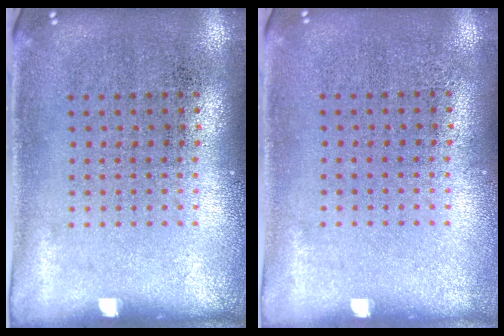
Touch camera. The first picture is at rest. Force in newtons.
{"total": 0.0}